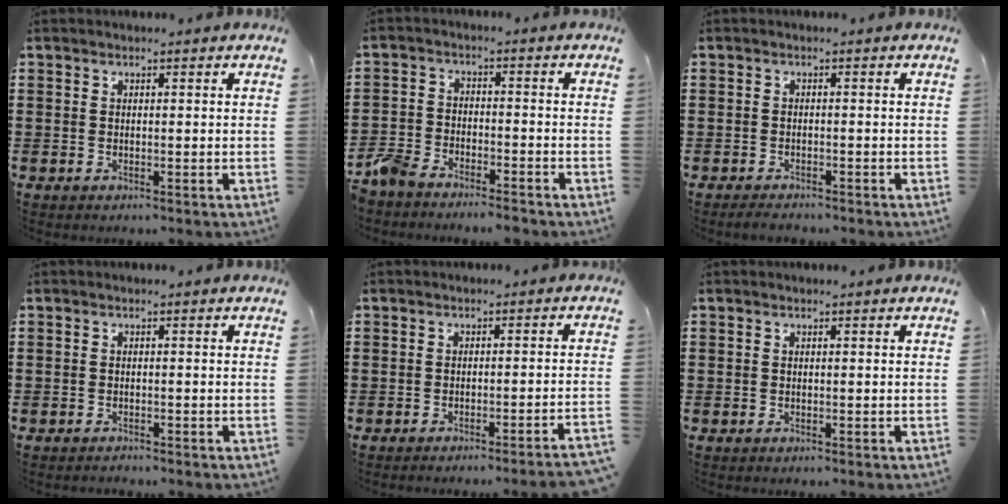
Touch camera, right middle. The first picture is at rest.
{"total": 4.9, "force": [-4.7, 1.1, 1.1], "torque": [-0.048, 0.001, -0.100]}
{"total": 1.2, "force": [-1.2, 0.0, 0.2], "torque": [-0.009, -0.003, -0.023]}
{"total": 0.5, "force": [-0.5, -0.1, 0.0], "torque": [-0.002, -0.003, -0.010]}
{"total": 2.2, "force": [-1.8, -0.7, 1.0], "torque": [-0.017, -0.003, -0.036]}
{"total": 0.0}